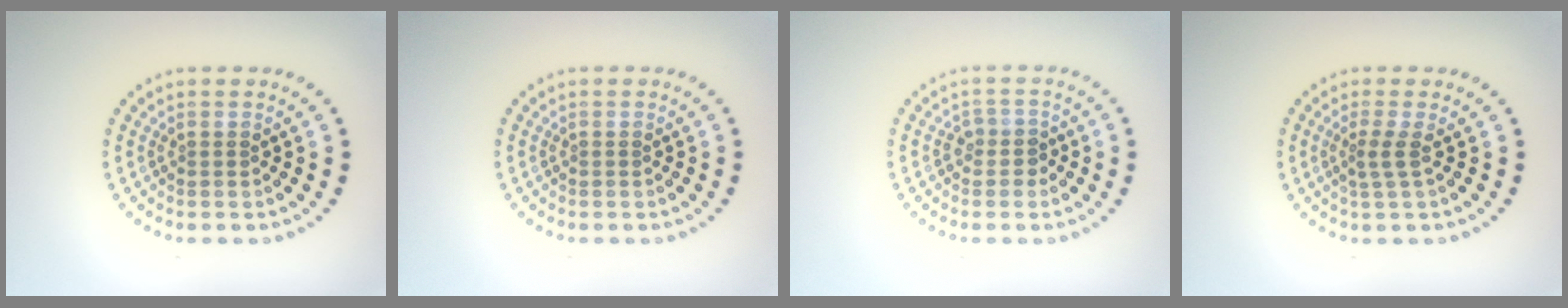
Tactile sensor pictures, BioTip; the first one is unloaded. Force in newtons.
{"total": 0.0}
{"total": 1.5, "press": 1.2, "slide": 0.9}
{"total": 1.6, "press": 1.0, "slide": 1.2}